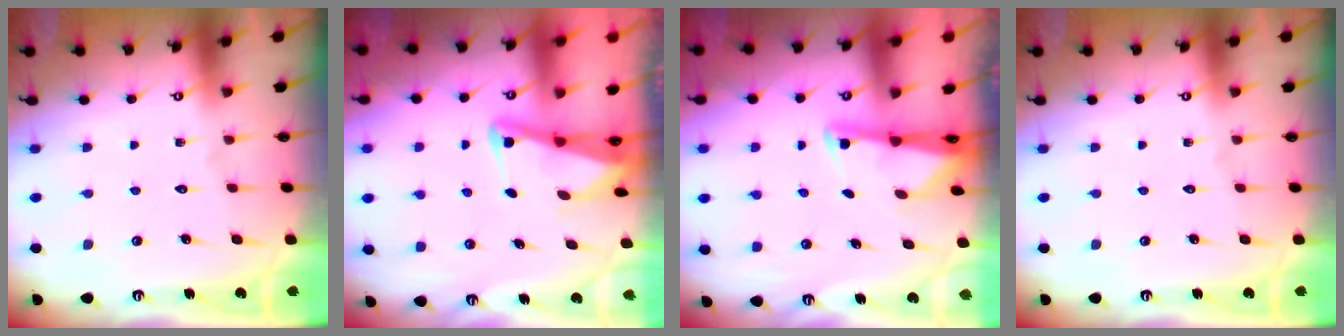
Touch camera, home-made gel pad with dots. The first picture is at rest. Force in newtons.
{"total": 3.4, "press": 3.4, "slide": 0.5}
{"total": 1.9, "press": 1.9, "slide": 0.3}
{"total": 0.0}